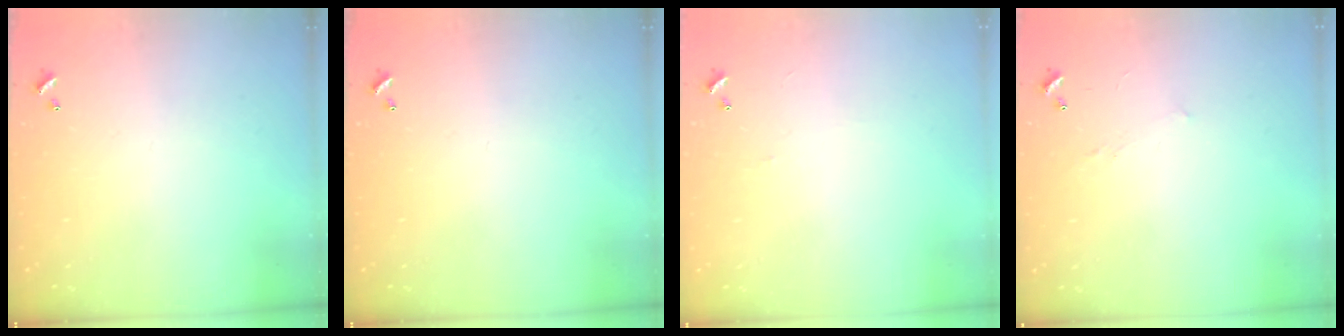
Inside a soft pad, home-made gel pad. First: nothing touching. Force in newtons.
{"total": 0.0}
{"total": 0.5, "press": 0.3, "slide": 0.4}
{"total": 2.9, "press": 2.8, "slide": 0.4}